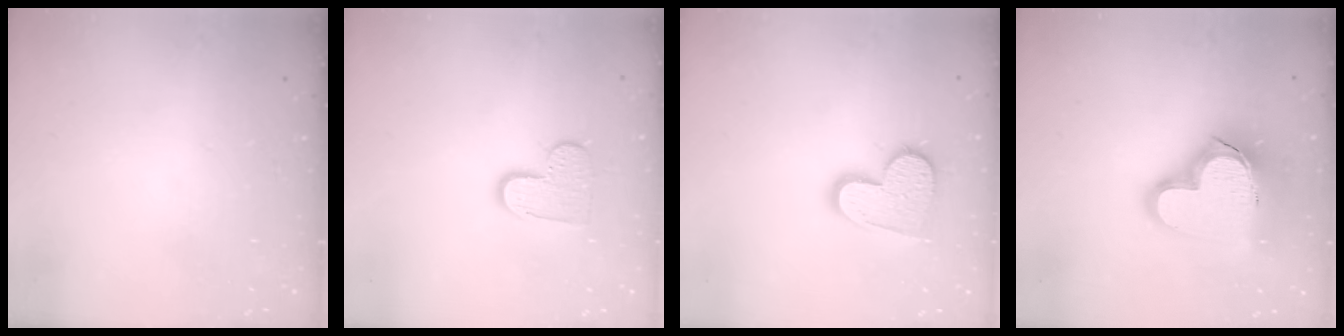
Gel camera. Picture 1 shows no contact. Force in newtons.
{"total": 9.2, "press": 9.1, "slide": 0.6}
{"total": 12.7, "press": 12.6, "slide": 1.0}
{"total": 20.9, "press": 20.8, "slide": 1.9}